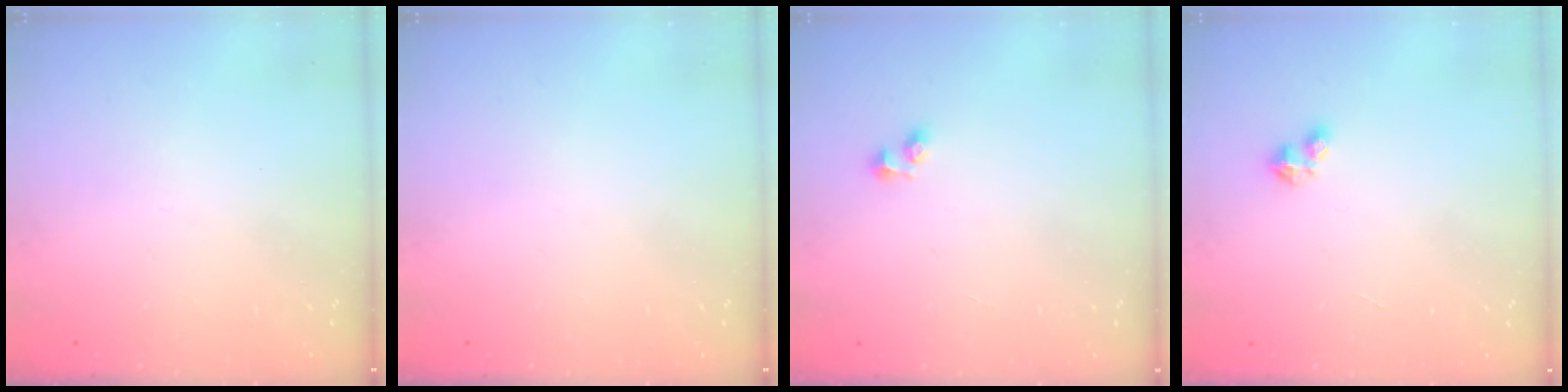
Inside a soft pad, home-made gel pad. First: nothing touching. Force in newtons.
{"total": 0.0}
{"total": 3.0, "press": 2.7, "slide": 1.3}
{"total": 2.4, "press": 2.4, "slide": 0.4}